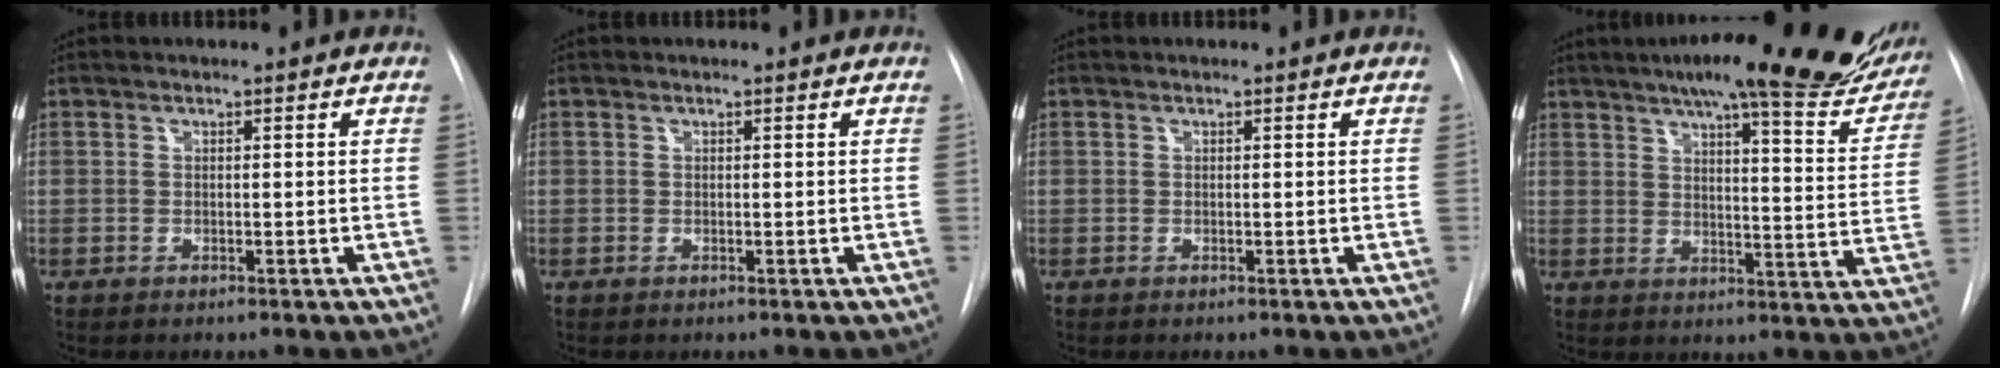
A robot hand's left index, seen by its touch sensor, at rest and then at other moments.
{"total": 0.0}
{"total": 0.0}
{"total": 23.9, "force": [19.2, 4.0, 13.5], "torque": [-0.186, -0.035, 0.230]}